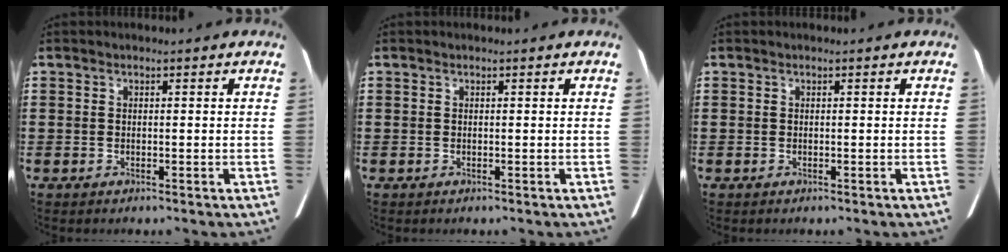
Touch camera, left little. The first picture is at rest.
{"total": 0.0}
{"total": 0.0}